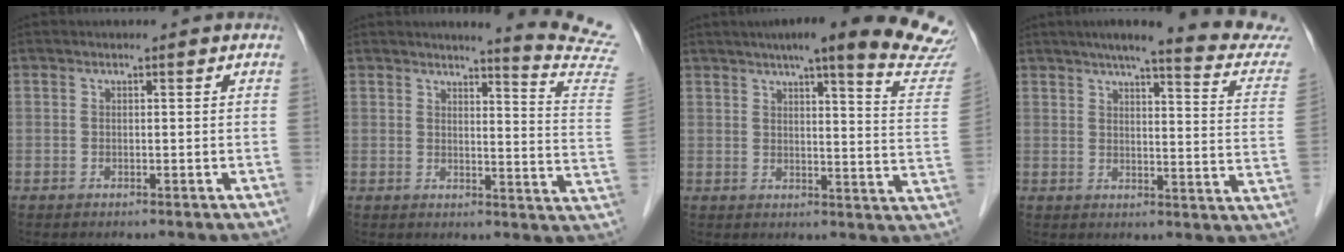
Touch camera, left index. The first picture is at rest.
{"total": 12.5, "force": [11.9, -2.3, 3.2], "torque": [-0.038, -0.117, 0.113]}
{"total": 22.3, "force": [19.8, 0.7, 10.3], "torque": [-0.126, -0.066, 0.218]}
{"total": 19.0, "force": [17.0, 0.1, 8.6], "torque": [-0.109, -0.053, 0.192]}